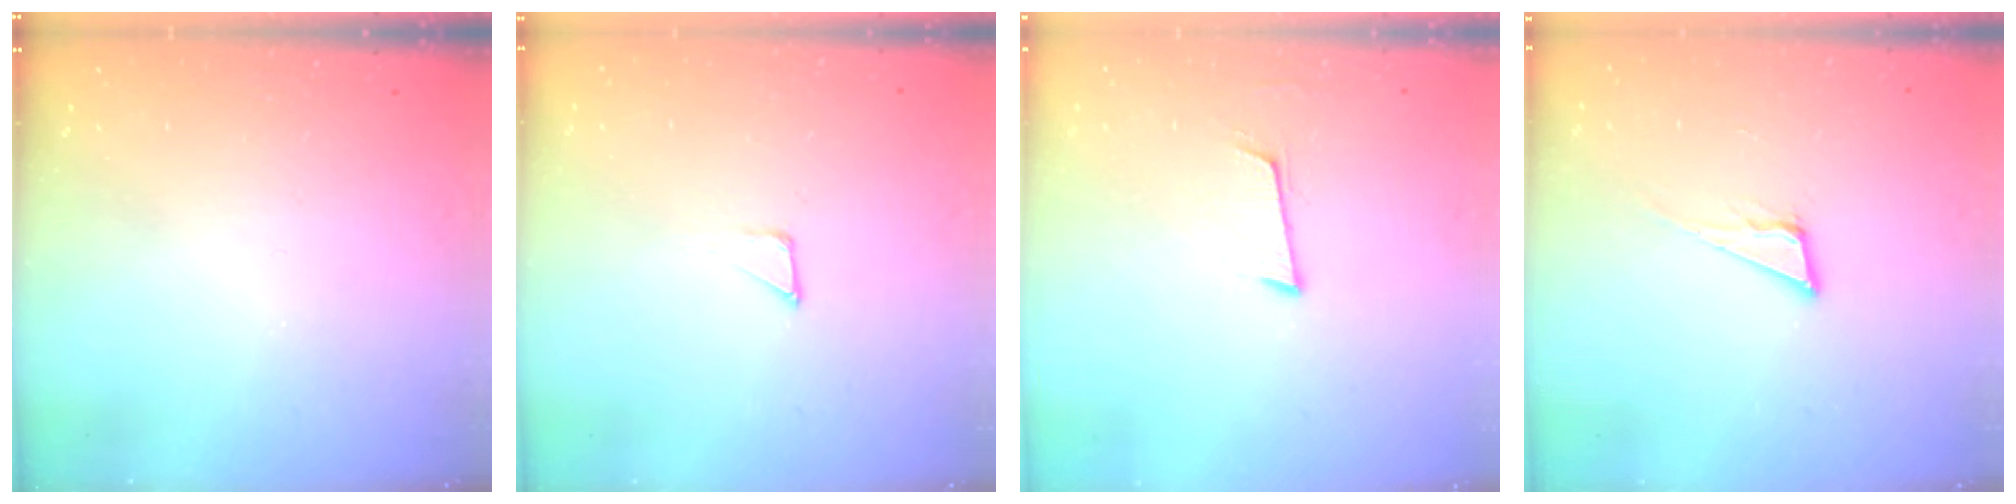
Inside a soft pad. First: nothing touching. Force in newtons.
{"total": 1.2, "press": 1.2, "slide": 0.0}
{"total": 5.8, "press": 5.5, "slide": 1.9}
{"total": 7.4, "press": 6.9, "slide": 2.6}